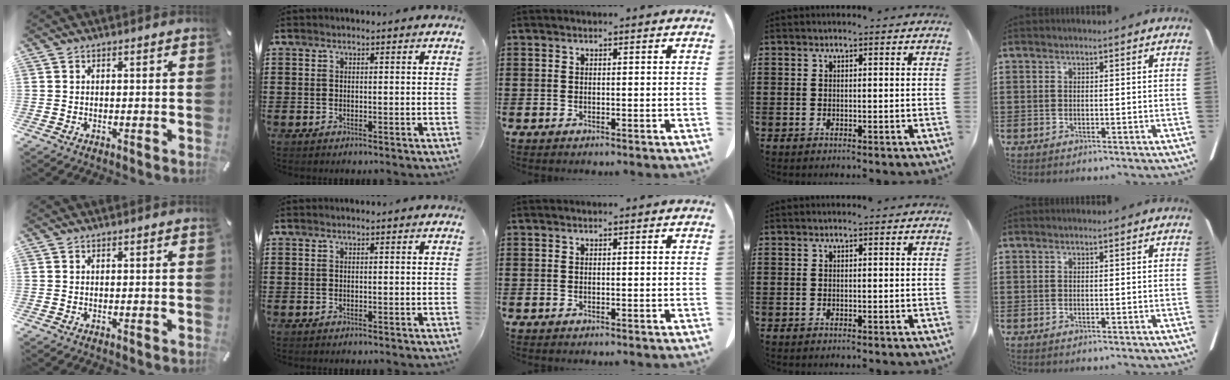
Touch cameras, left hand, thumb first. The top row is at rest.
{}